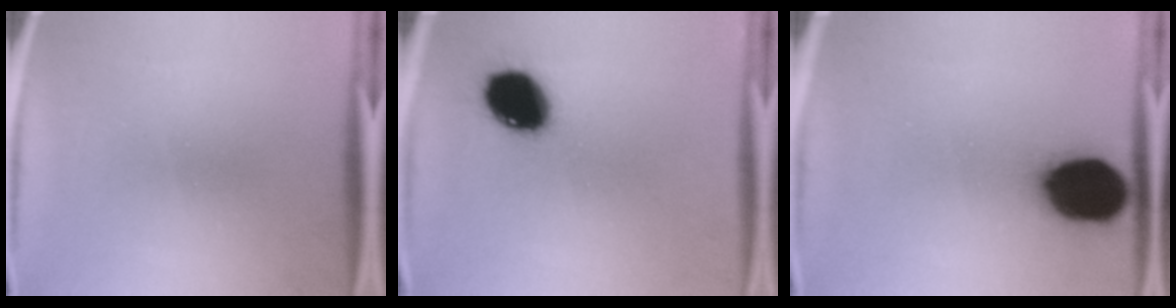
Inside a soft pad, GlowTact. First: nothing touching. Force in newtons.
{"total": 13.5}
{"total": 19.8}